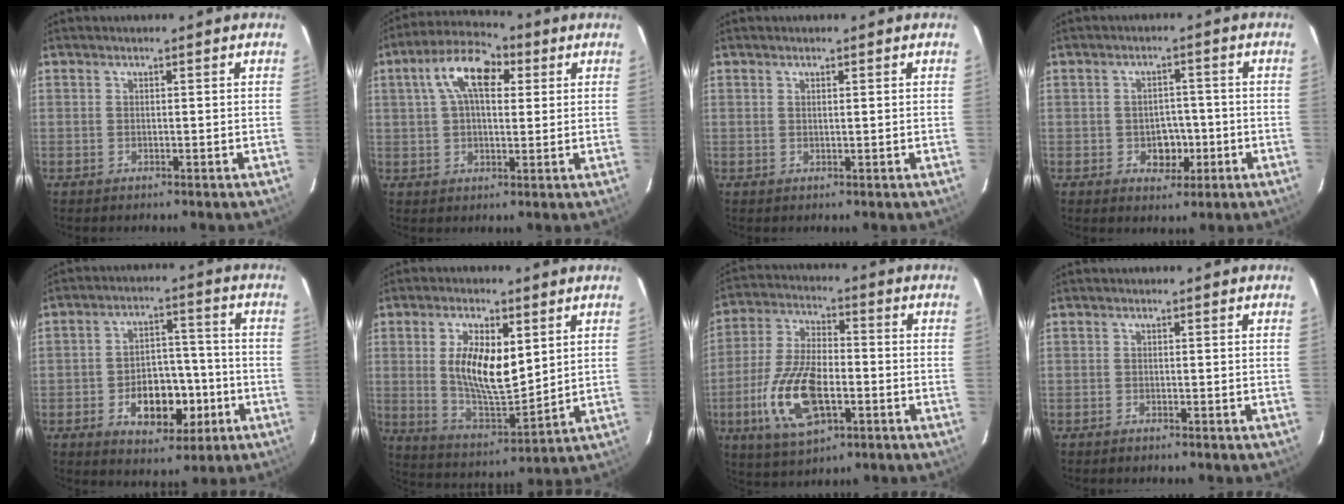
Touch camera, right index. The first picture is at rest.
{"total": 10.9, "force": [3.6, 5.4, 8.8], "torque": [-0.160, 0.033, 0.056]}
{"total": 0.7, "force": [0.4, -0.3, 0.5], "torque": [-0.010, 0.001, 0.007]}
{"total": 4.6, "force": [-1.4, 3.8, 2.3], "torque": [-0.044, 0.011, -0.007]}
{"total": 11.6, "force": [-4.5, 7.4, 7.7], "torque": [-0.144, 0.020, -0.051]}
{"total": 12.7, "force": [3.2, 5.0, 11.2], "torque": [-0.212, -0.004, 0.068]}
{"total": 15.1, "force": [-4.9, 6.8, 12.5], "torque": [-0.269, -0.007, -0.088]}
{"total": 0.7, "force": [-0.7, -0.2, 0.1], "torque": [-0.006, -0.002, -0.013]}